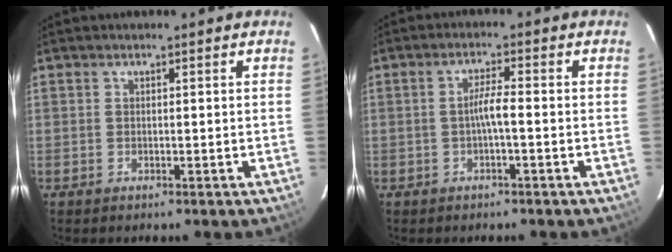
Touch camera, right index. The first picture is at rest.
{"total": 2.8, "force": [-0.9, -0.1, 2.7], "torque": [-0.052, 0.005, -0.016]}